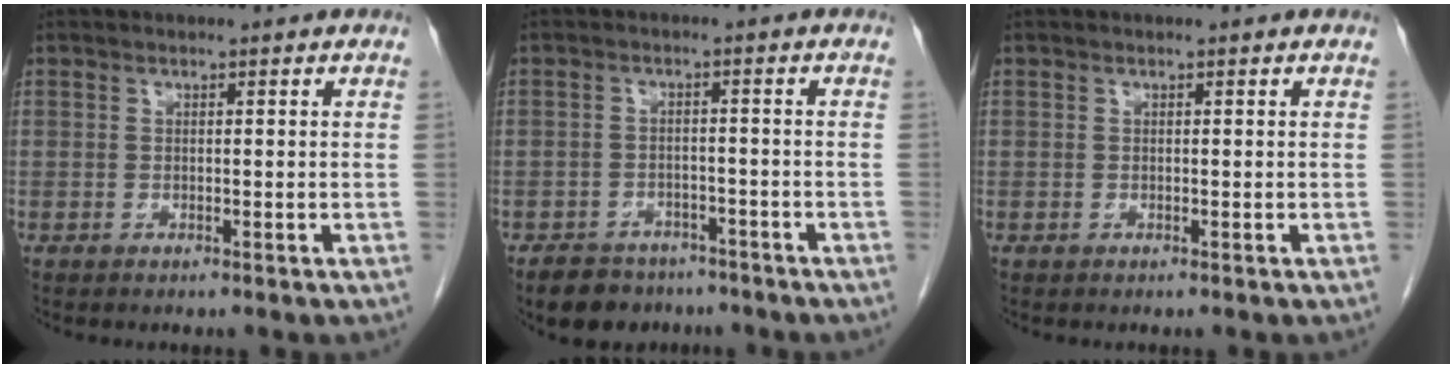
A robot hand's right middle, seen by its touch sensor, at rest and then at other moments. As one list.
[{"total": 6.9, "force": [-5.4, 3.9, 1.6], "torque": [-0.025, 0.003, -0.078]}, {"total": 0.0}]